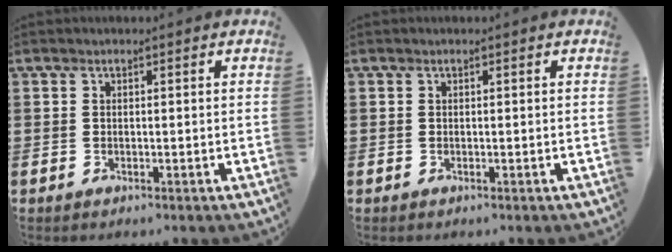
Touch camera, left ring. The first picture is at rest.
{"total": 0.0}